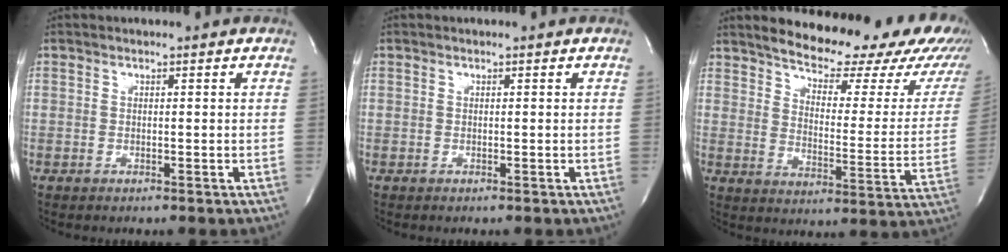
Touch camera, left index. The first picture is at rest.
{"total": 0.0}
{"total": 24.0, "force": [20.9, 6.2, 10.2], "torque": [-0.136, -0.065, 0.242]}